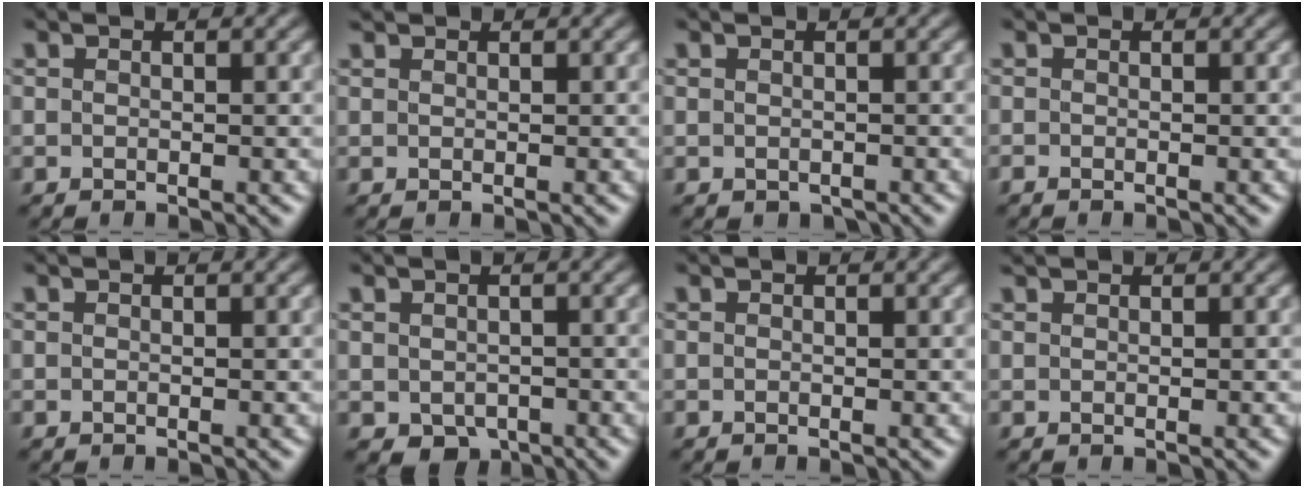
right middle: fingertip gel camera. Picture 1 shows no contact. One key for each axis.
{"total": 1.2, "fx": 1.2, "fy": 0.2, "fz": 0.2, "tx": -0.009, "ty": 0.001, "tz": 0.011}
{"total": 0.0}
{"total": 0.0}
{"total": 0.0}
{"total": 1.9, "fx": -0.8, "fy": 1.4, "fz": 0.9, "tx": -0.013, "ty": -0.010, "tz": -0.008}
{"total": 0.0}
{"total": 0.9, "fx": 0.9, "fy": 0.2, "fz": 0.2, "tx": -0.008, "ty": -0.001, "tz": 0.009}